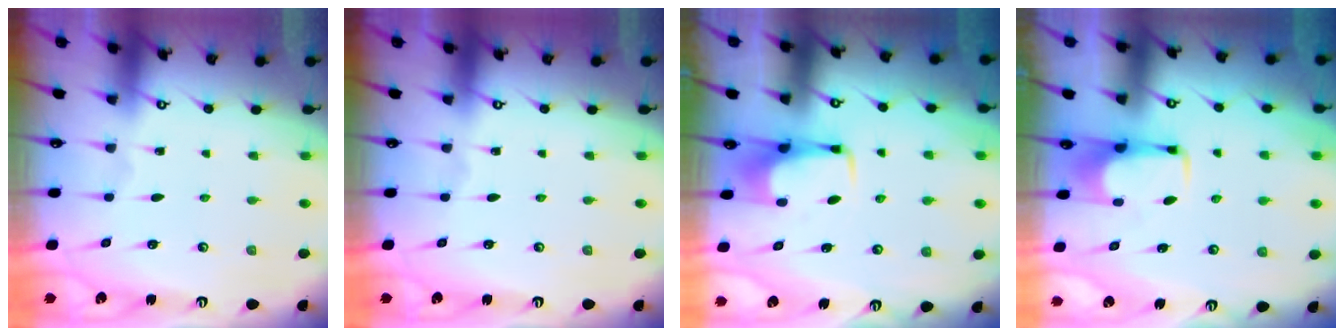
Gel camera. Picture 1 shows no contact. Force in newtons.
{"total": 0.0}
{"total": 3.5, "press": 3.5, "slide": 0.5}
{"total": 1.7, "press": 1.6, "slide": 0.4}